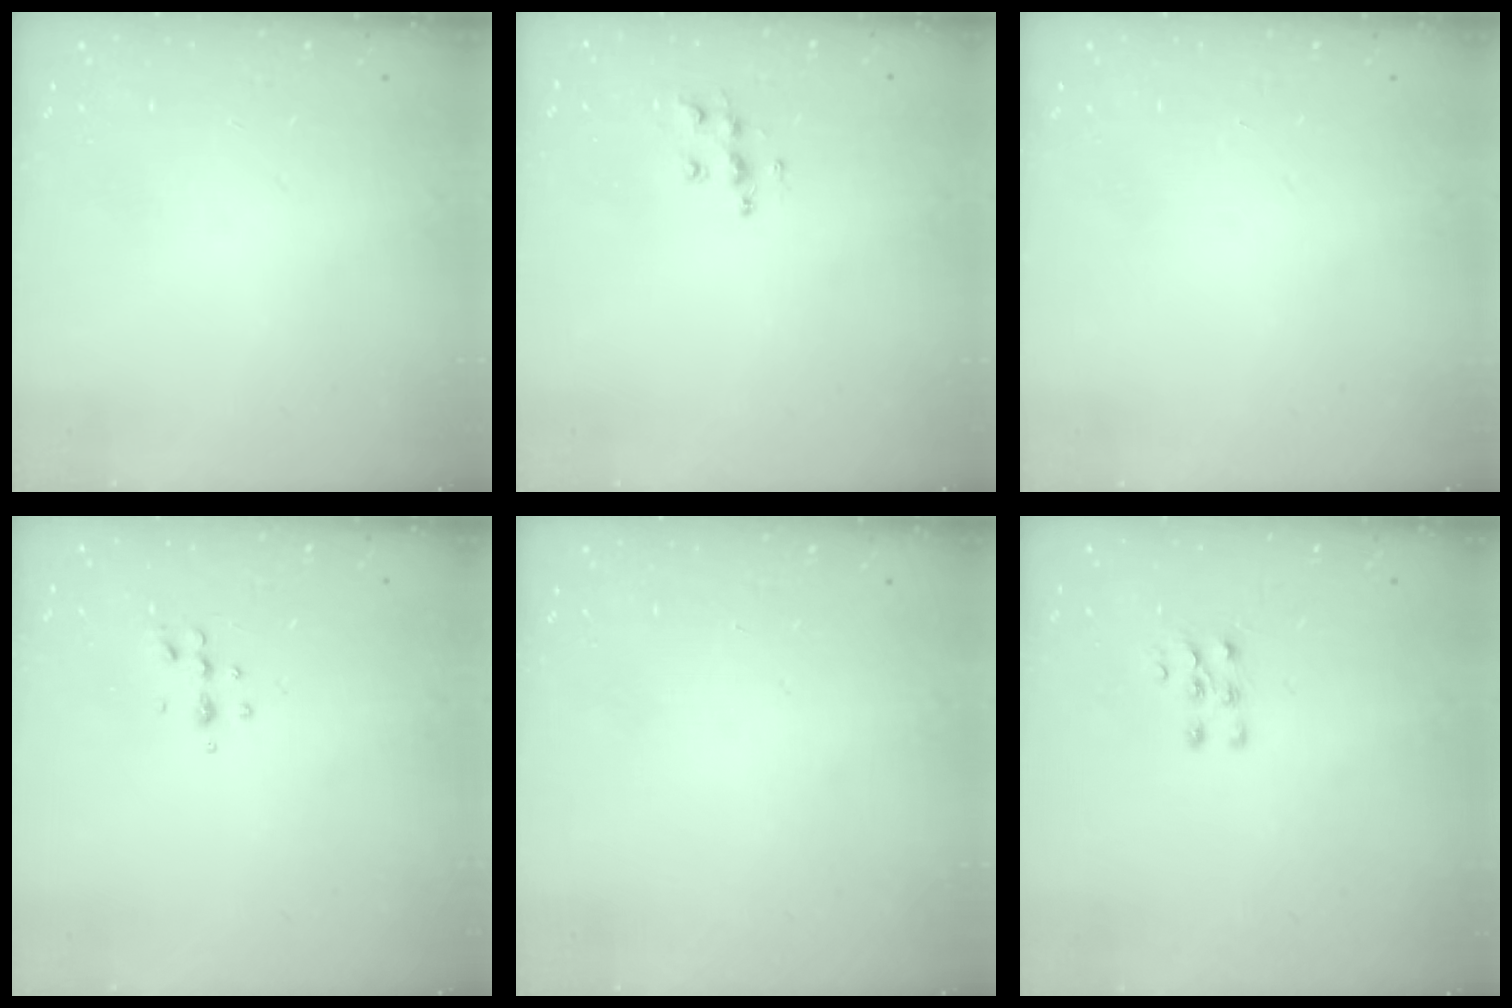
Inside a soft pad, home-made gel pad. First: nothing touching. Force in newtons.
{"total": 6.6, "press": 6.5, "slide": 0.3}
{"total": 0.0}
{"total": 4.6, "press": 4.5, "slide": 1.0}
{"total": 0.0}
{"total": 5.5, "press": 5.4, "slide": 1.1}